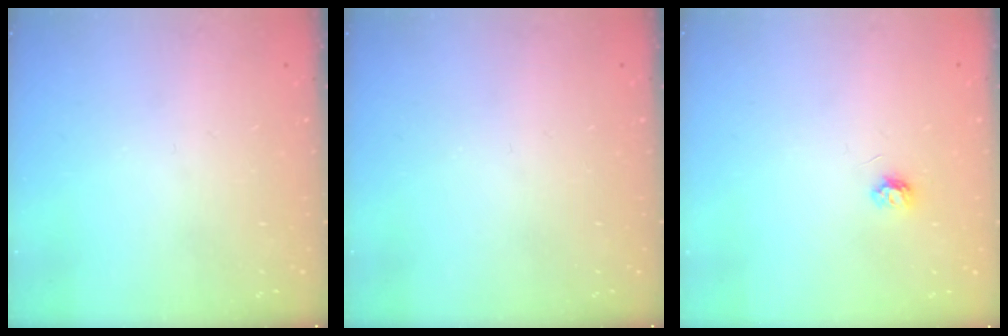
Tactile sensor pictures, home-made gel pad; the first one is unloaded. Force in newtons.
{"total": 0.0}
{"total": 3.5, "press": 3.5, "slide": 0.5}